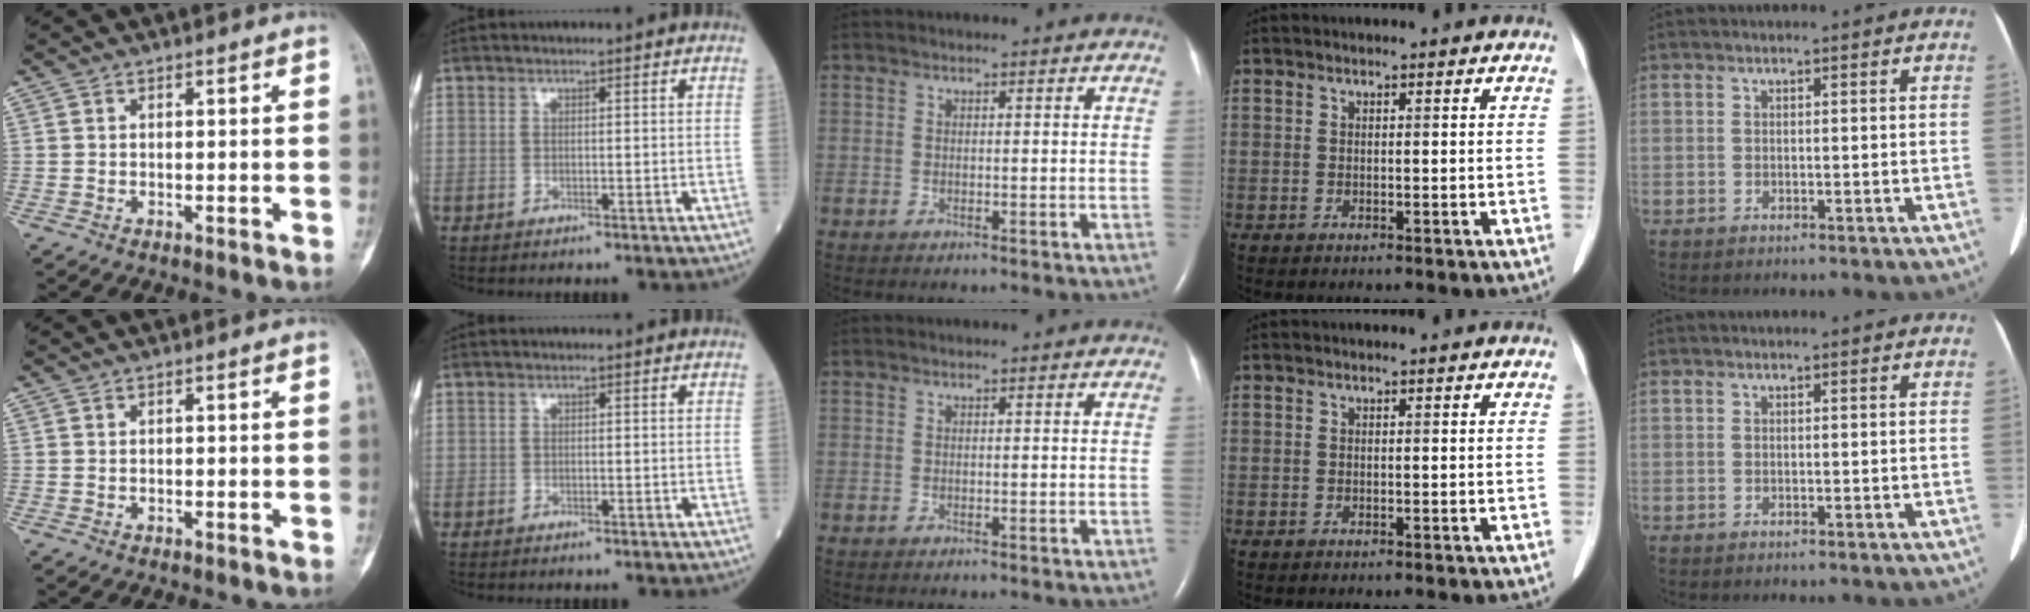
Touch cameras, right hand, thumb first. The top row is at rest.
{}